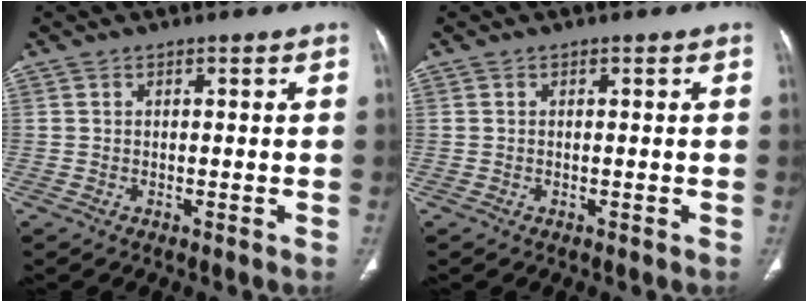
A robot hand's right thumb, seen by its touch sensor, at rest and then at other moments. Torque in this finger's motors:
{"motor_torque": [-0.07, -0.05, 0.01, -0.05, -0.01]}